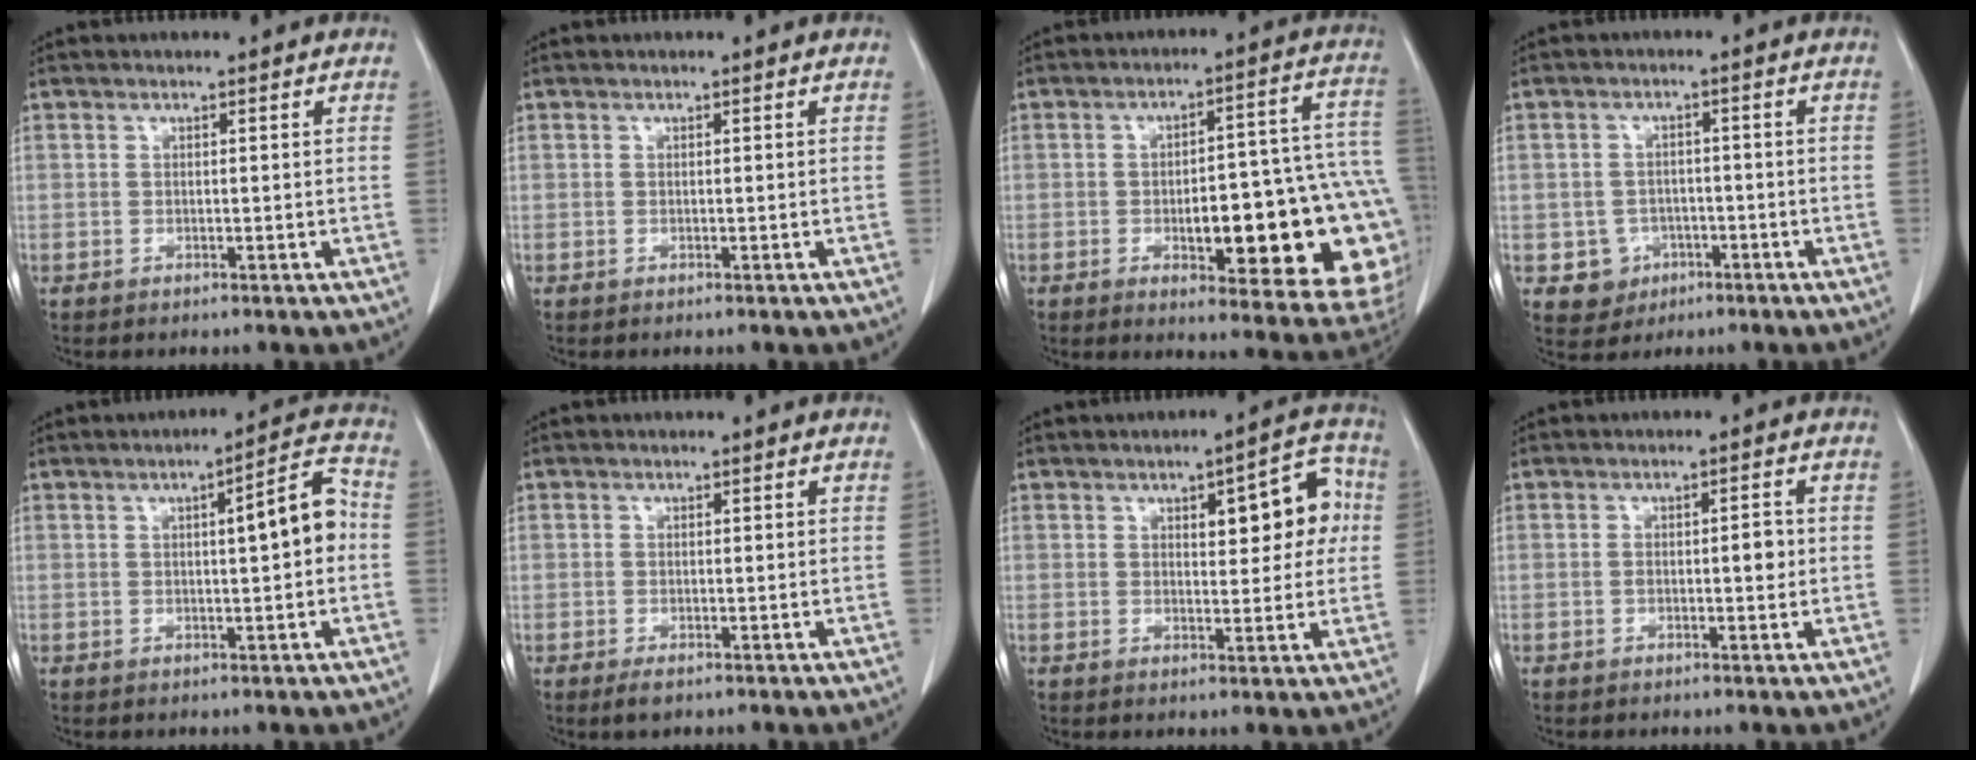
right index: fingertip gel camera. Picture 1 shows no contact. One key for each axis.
{"total": 0.0}
{"total": 22.9, "fx": -4.8, "fy": 5.6, "fz": 21.7, "tx": -0.194, "ty": 0.028, "tz": -0.043}
{"total": 4.8, "fx": -1.7, "fy": 4.4, "fz": 0.4, "tx": 0.000, "ty": 0.012, "tz": -0.018}
{"total": 6.9, "fx": 0.3, "fy": 1.1, "fz": 6.8, "tx": -0.092, "ty": 0.020, "tz": 0.000}
{"total": 1.5, "fx": -0.8, "fy": 0.8, "fz": 0.9, "tx": -0.014, "ty": -0.001, "tz": -0.010}
{"total": 8.6, "fx": 2.1, "fy": 3.2, "fz": 7.7, "tx": -0.084, "ty": 0.027, "tz": 0.025}
{"total": 2.6, "fx": -0.2, "fy": 0.8, "fz": 2.4, "tx": -0.041, "ty": 0.004, "tz": -0.001}